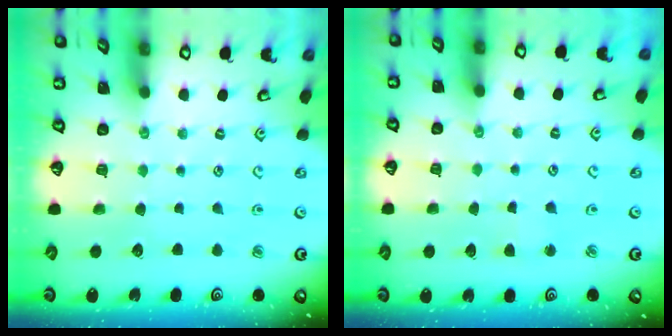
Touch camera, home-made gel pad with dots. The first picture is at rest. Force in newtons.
{"total": 1.9, "press": 1.9, "slide": 0.3}